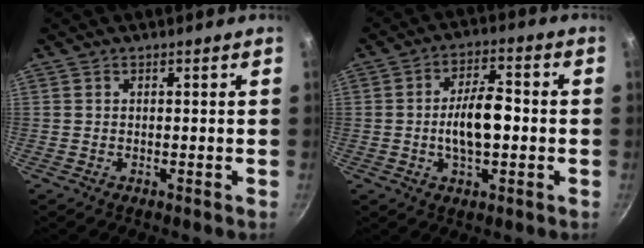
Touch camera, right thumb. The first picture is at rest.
{"total": 9.6, "force": [-1.0, 4.6, 8.4], "torque": [-0.128, 0.023, -0.020]}